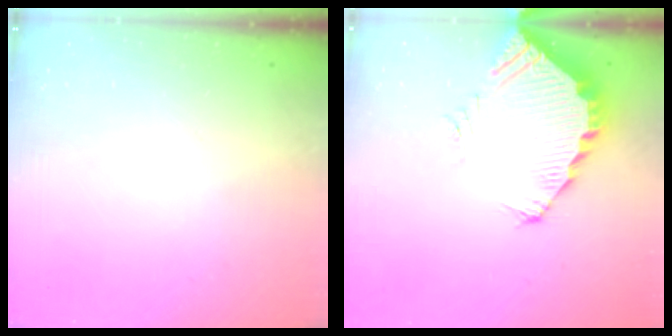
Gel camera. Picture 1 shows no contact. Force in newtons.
{"total": 3.8, "press": 3.8, "slide": 0.2}